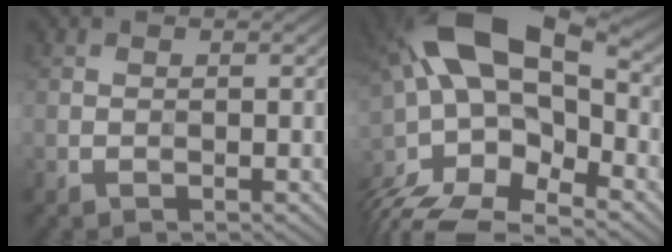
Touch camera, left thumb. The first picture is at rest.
{"total": 18.9, "force": [-5.3, 9.8, 15.3], "torque": [-0.303, -0.016, -0.074]}